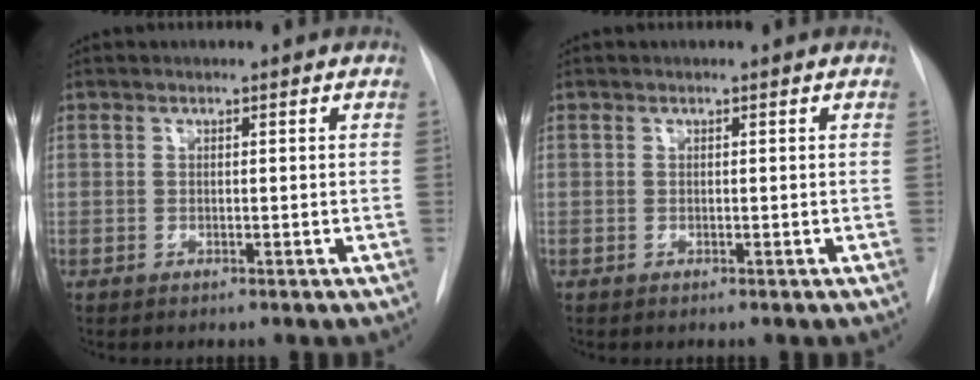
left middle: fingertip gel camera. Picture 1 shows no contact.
{"total": 0.0}